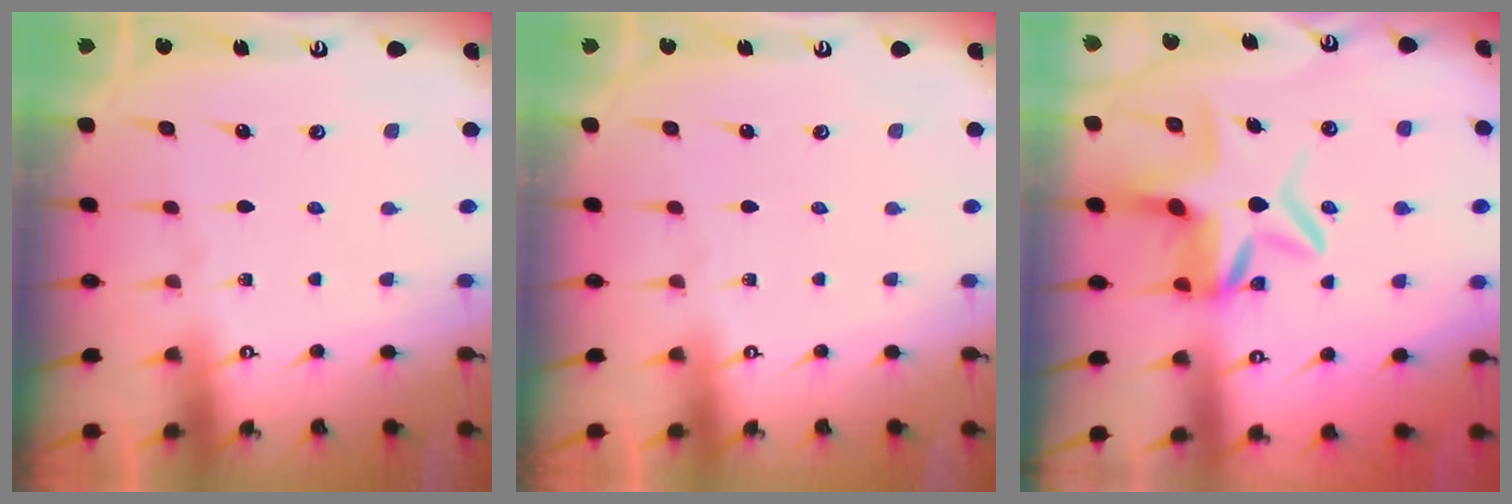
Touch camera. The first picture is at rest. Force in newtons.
{"total": 0.0}
{"total": 9.5, "press": 8.9, "slide": 3.3}